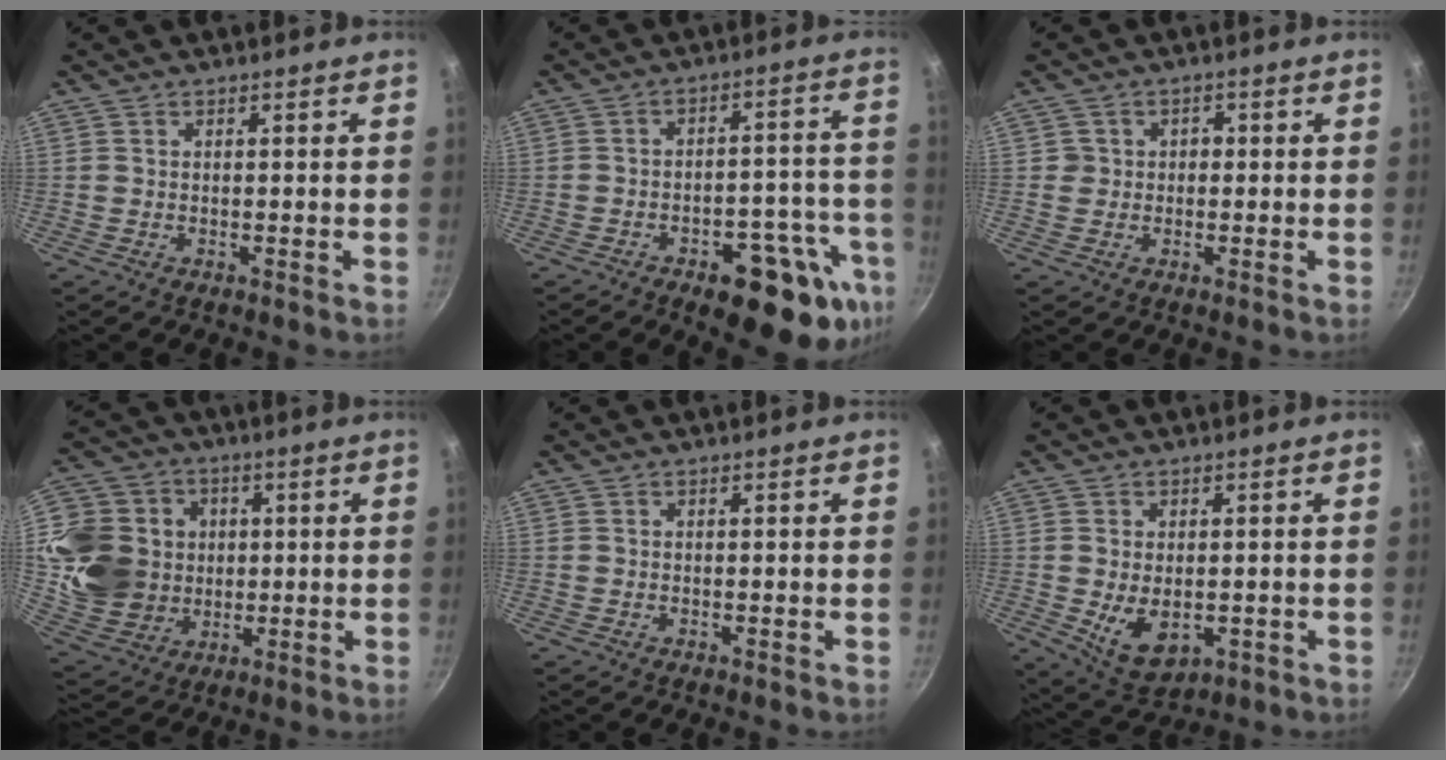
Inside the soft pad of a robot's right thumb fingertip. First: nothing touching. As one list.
[{"total": 17.7, "force": [-9.3, 7.7, 13.0], "torque": [-0.101, 0.046, -0.119]}, {"total": 2.7, "force": [-0.2, 2.6, 0.8], "torque": [0.010, 0.011, -0.005]}, {"total": 18.9, "force": [1.3, 16.5, 9.1], "torque": [-0.161, 0.007, 0.034]}, {"total": 0.0}, {"total": 8.2, "force": [-1.0, 5.3, 6.2], "torque": [-0.092, -0.016, 0.003]}]